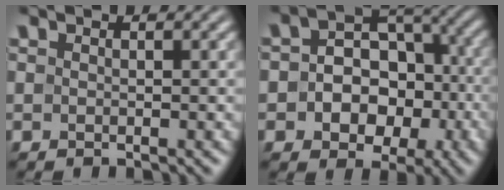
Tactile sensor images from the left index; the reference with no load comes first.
{"total": 8.5, "force": [-2.0, 6.6, 5.0], "torque": [-0.042, 0.001, -0.050]}